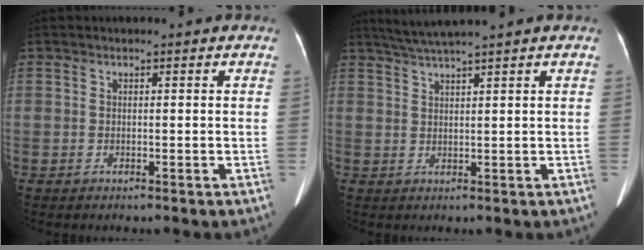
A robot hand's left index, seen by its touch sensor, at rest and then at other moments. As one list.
[{"total": 4.7, "force": [4.0, -1.3, 2.1], "torque": [-0.044, 0.014, 0.078]}]